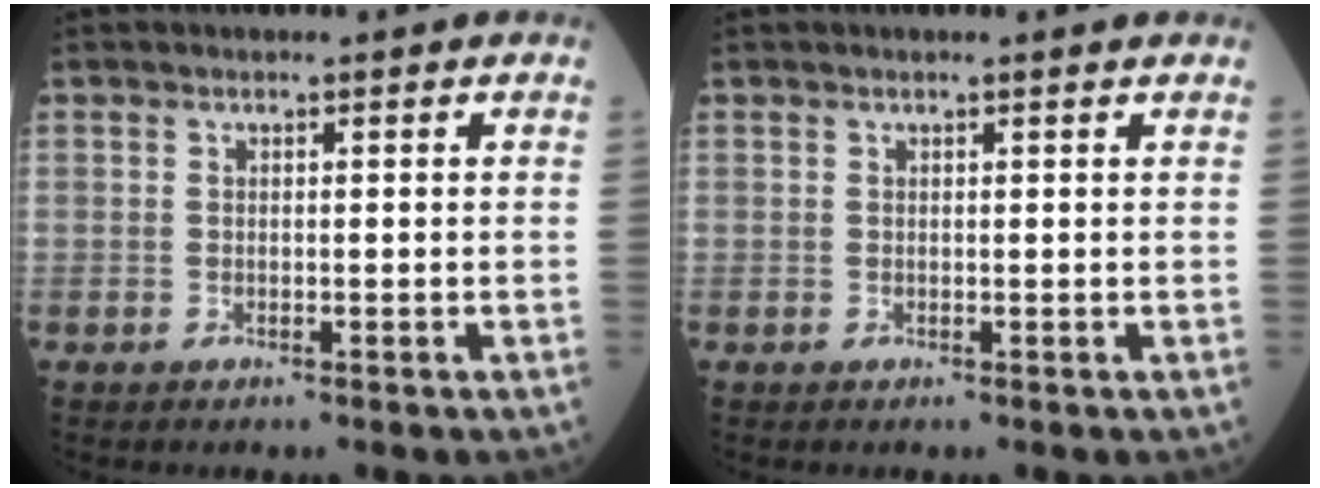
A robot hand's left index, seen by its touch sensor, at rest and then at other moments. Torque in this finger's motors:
{"motor_torque": [-0.02, 0.07, -0.24, 0.02]}